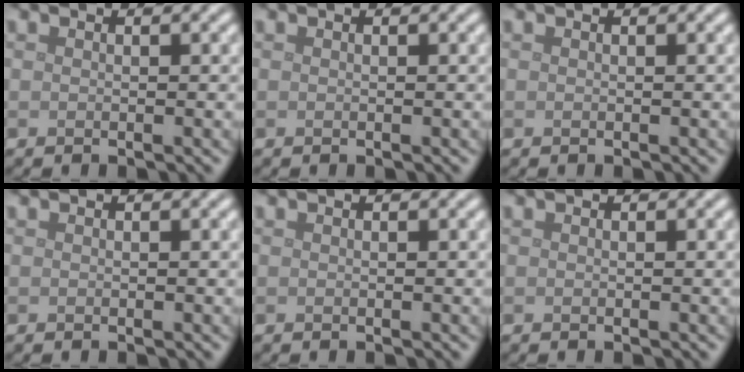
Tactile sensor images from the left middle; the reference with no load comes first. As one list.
[{"total": 0.0}, {"total": 0.0}, {"total": 0.0}, {"total": 0.0}, {"total": 0.0}]